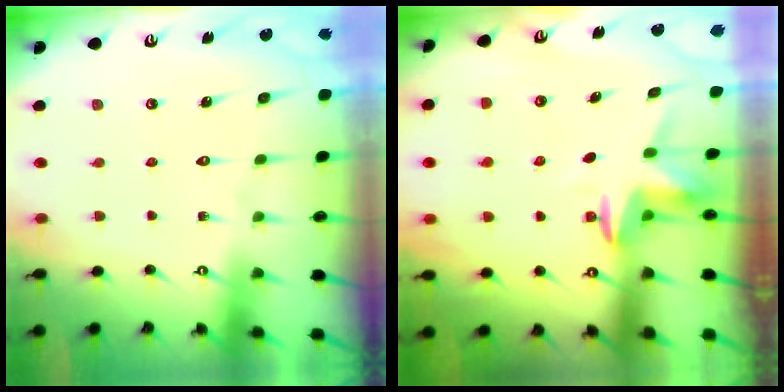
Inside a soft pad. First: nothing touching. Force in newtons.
{"total": 3.4, "press": 3.4, "slide": 0.2}